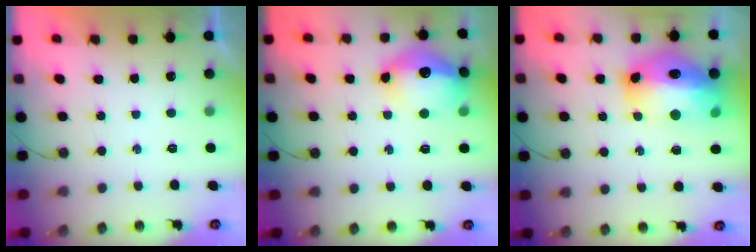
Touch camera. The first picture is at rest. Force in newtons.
{"total": 16.2, "press": 16.2, "slide": 1.5}
{"total": 18.9, "press": 18.8, "slide": 1.4}